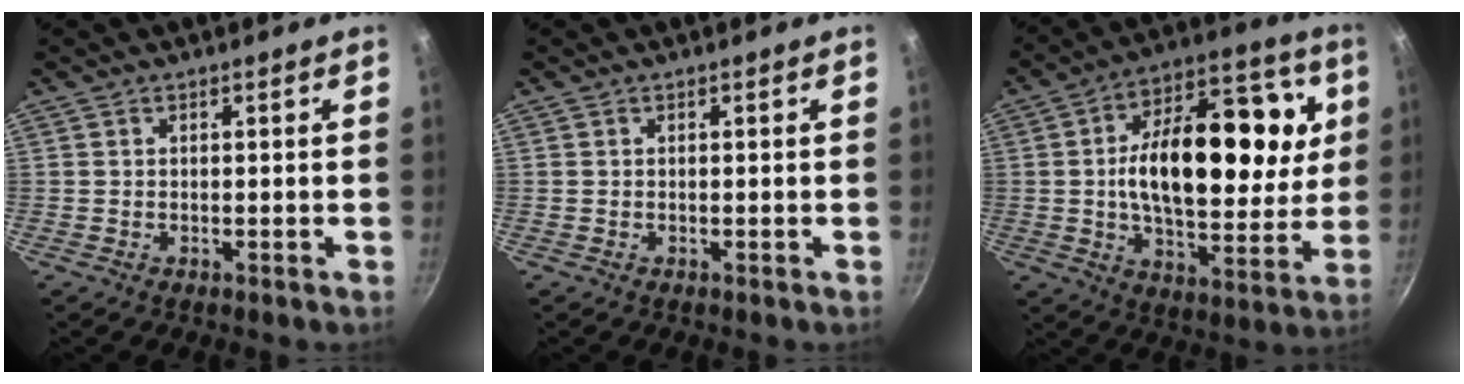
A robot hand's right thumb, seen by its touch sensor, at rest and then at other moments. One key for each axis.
{"total": 0.0}
{"total": 25.7, "fx": 4.1, "fy": 14.3, "fz": 20.9, "tx": -0.303, "ty": 0.008, "tz": 0.050}